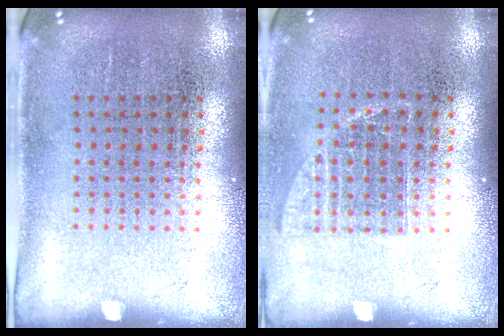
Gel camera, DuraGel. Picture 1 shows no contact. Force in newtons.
{"total": 1.0, "press": 0.8, "slide": 0.6}